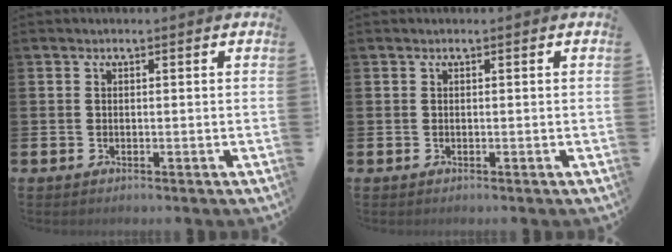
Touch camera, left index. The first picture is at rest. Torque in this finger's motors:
{"motor_torque": [-0.02, 0.17, 0.02, 0.01]}